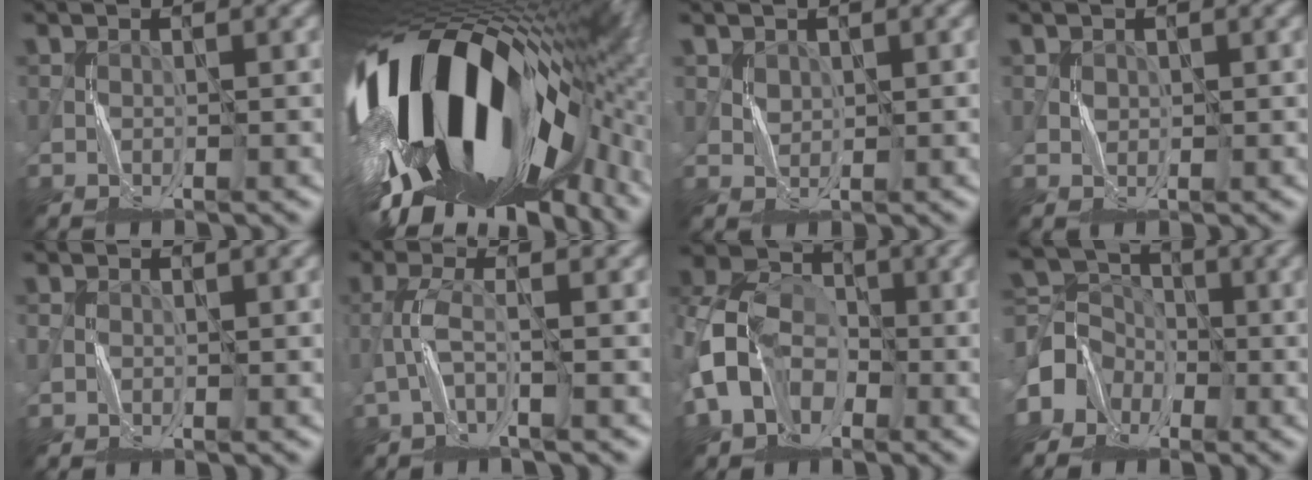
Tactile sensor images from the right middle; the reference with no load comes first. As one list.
[{"total": 20.1, "force": [-2.4, 10.4, 17.0], "torque": [-0.304, -0.032, -0.042]}, {"total": 1.1, "force": [0.7, 0.9, 0.2], "torque": [-0.008, 0.001, 0.016]}, {"total": 0.8, "force": [0.4, 0.7, 0.0], "torque": [-0.001, 0.000, 0.010]}, {"total": 0.0}, {"total": 1.9, "force": [-1.3, -0.1, 1.4], "torque": [-0.035, 0.011, -0.033]}, {"total": 8.0, "force": [-2.5, 6.0, 4.7], "torque": [-0.096, 0.006, -0.069]}, {"total": 3.6, "force": [-1.9, 3.0, 0.7], "torque": [-0.013, 0.010, -0.055]}]